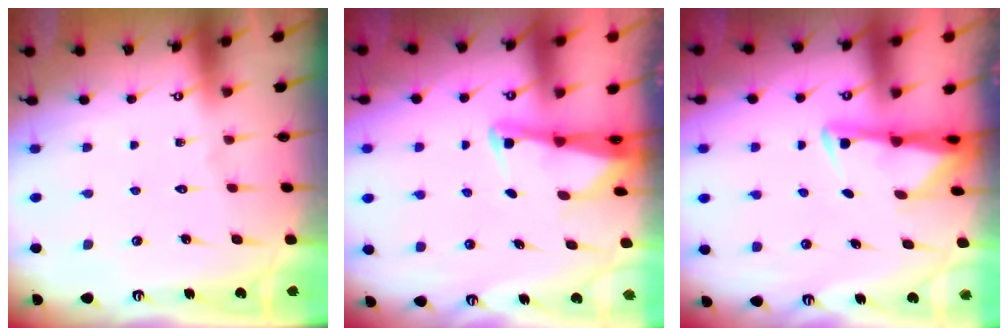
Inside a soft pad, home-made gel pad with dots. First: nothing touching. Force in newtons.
{"total": 2.7, "press": 2.7, "slide": 0.2}
{"total": 3.0, "press": 2.9, "slide": 0.6}